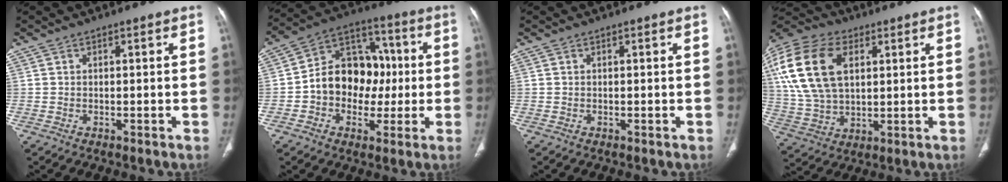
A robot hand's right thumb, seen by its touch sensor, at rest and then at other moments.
{"total": 14.9, "force": [-0.8, 11.7, 9.2], "torque": [-0.100, 0.043, -0.019]}
{"total": 0.0}
{"total": 20.6, "force": [5.7, 12.9, 15.1], "torque": [-0.311, 0.001, 0.105]}